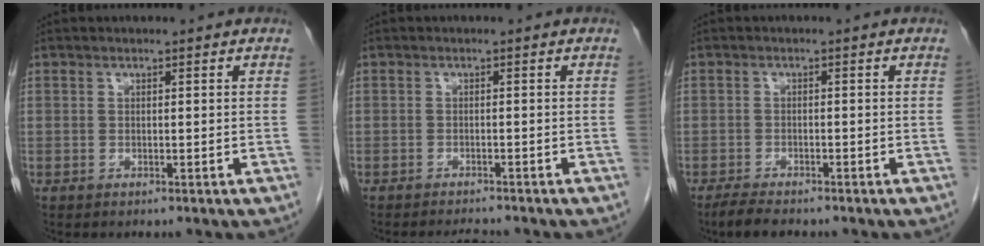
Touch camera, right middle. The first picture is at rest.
{"total": 2.6, "force": [-2.5, 0.0, 0.6], "torque": [-0.014, -0.011, -0.038]}
{"total": 3.2, "force": [-2.7, 0.7, 1.6], "torque": [-0.039, -0.009, -0.045]}